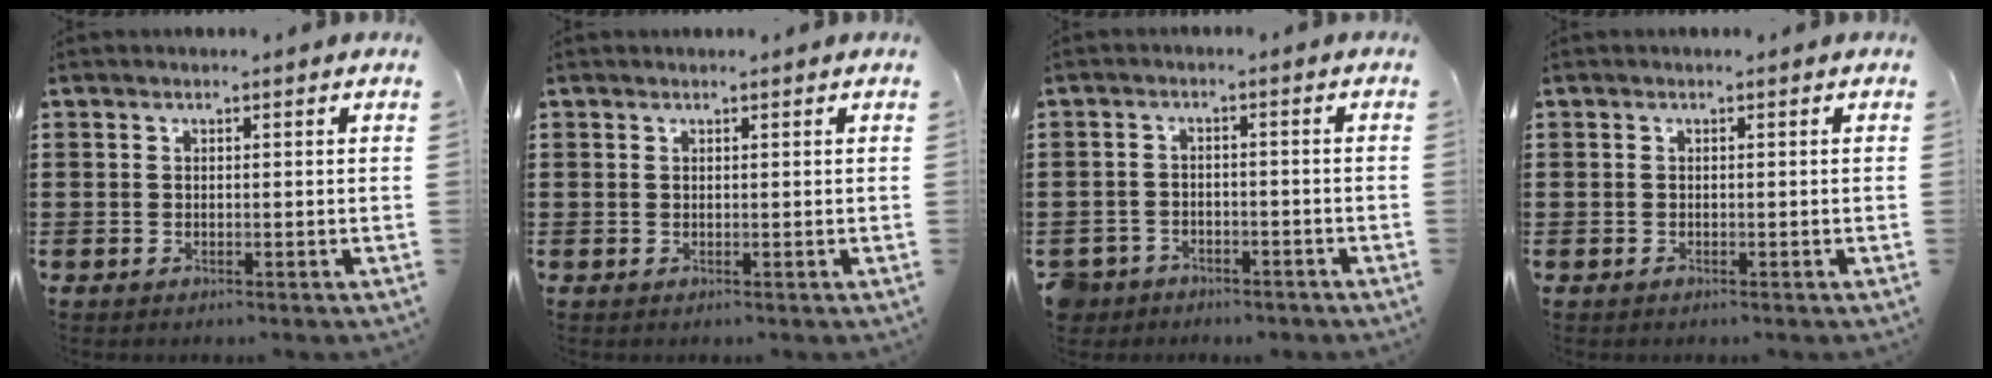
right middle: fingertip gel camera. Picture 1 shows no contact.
{"total": 0.0}
{"total": 3.0, "force": [-2.8, 1.1, 0.1], "torque": [-0.017, 0.000, -0.064]}
{"total": 0.6, "force": [-0.6, 0.3, 0.0], "torque": [-0.002, 0.002, -0.012]}